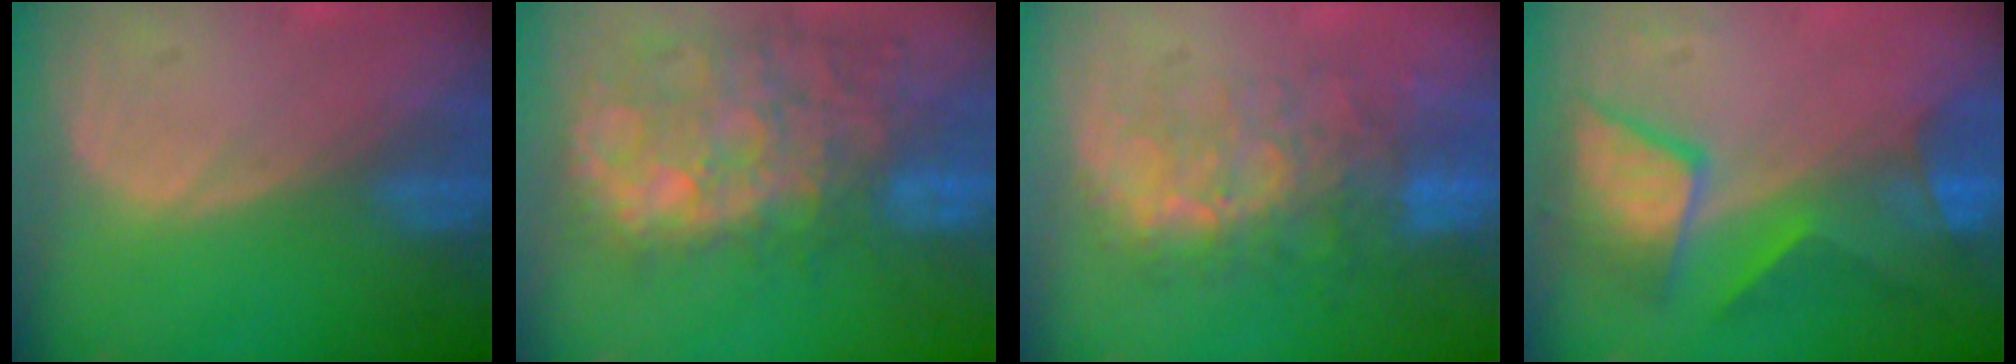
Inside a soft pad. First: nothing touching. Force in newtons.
{"total": 12.9, "press": 11.6, "slide": 5.8}
{"total": 10.0, "press": 8.4, "slide": 5.3}
{"total": 7.8, "press": 7.8, "slide": 0.4}